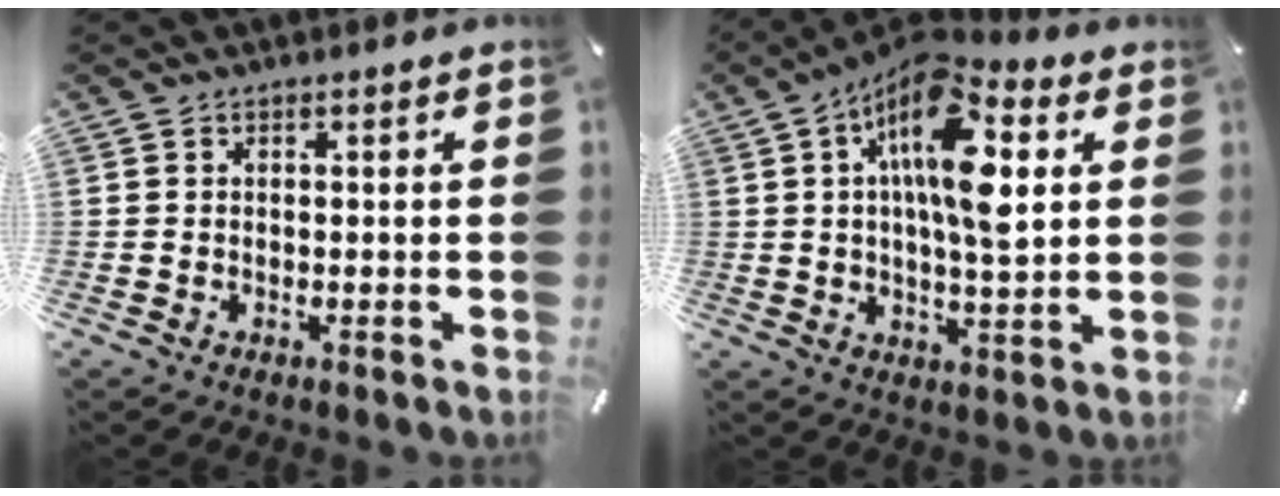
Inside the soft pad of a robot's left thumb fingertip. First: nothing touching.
{"total": 16.4, "force": [5.2, 6.9, 13.9], "torque": [-0.234, -0.018, 0.083]}